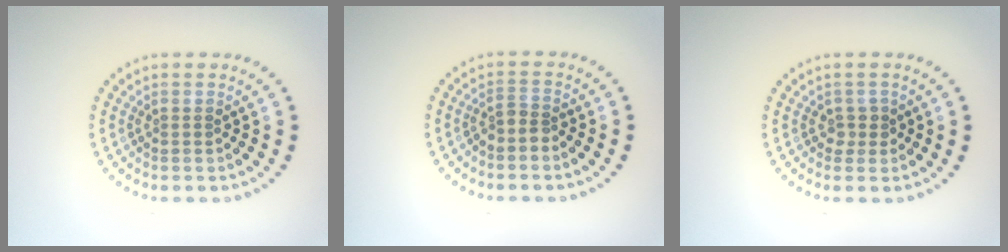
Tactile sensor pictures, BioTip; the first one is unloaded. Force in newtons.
{"total": 1.6, "press": 1.2, "slide": 1.0}
{"total": 1.4, "press": 1.1, "slide": 0.9}